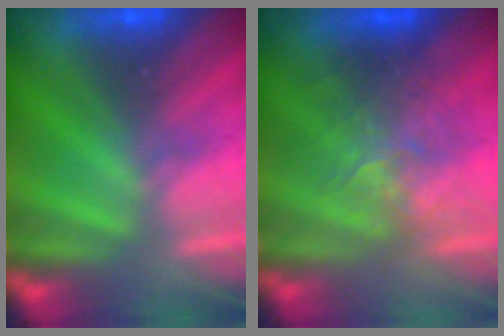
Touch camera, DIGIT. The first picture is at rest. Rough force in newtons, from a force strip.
{"total": 2.4}